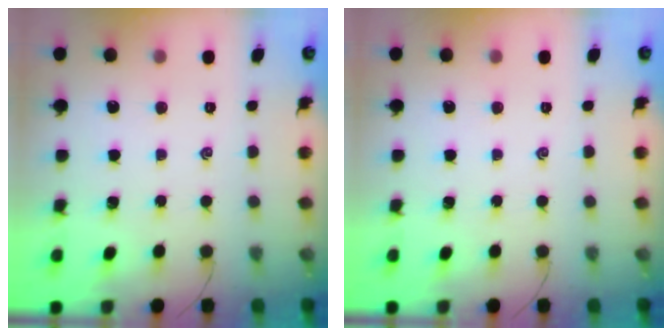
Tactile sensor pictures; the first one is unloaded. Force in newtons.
{"total": 0.0}